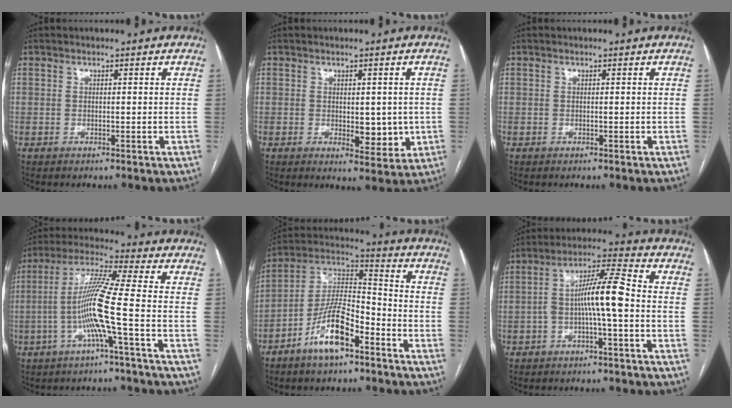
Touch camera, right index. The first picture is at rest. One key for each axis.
{"total": 5.5, "fx": -0.5, "fy": 2.7, "fz": 4.7, "tx": -0.057, "ty": -0.007, "tz": 0.003}
{"total": 0.0}
{"total": 10.4, "fx": -2.9, "fy": -1.4, "fz": 9.9, "tx": -0.201, "ty": 0.007, "tz": -0.061}
{"total": 12.4, "fx": -7.0, "fy": 3.8, "fz": 9.4, "tx": -0.193, "ty": 0.010, "tz": -0.129}
{"total": 8.7, "fx": -1.5, "fy": 0.6, "fz": 8.5, "tx": -0.155, "ty": 0.028, "tz": -0.029}